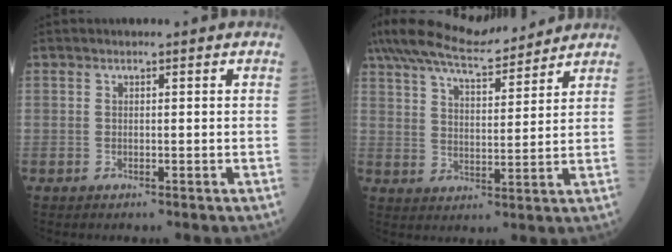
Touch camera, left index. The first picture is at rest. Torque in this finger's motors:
{"motor_torque": [1.04, -1.09, 0.48, 0.10]}